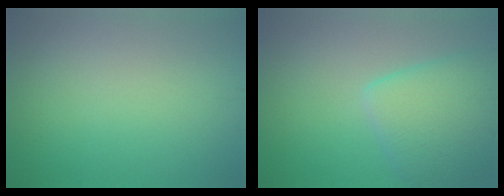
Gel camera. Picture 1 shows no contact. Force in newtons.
{"total": 5.4, "press": 5.3, "slide": 0.5}